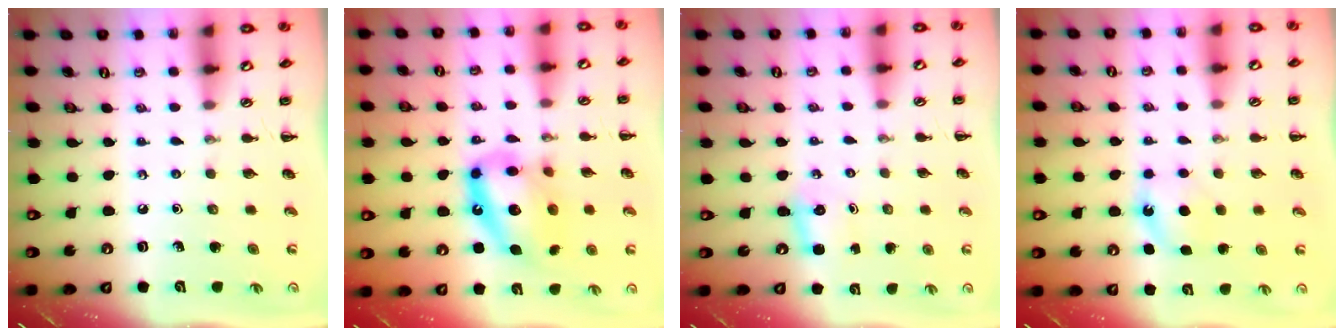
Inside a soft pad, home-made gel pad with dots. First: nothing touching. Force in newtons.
{"total": 16.1, "press": 15.7, "slide": 3.4}
{"total": 2.8, "press": 2.7, "slide": 0.9}
{"total": 5.8, "press": 5.4, "slide": 1.9}